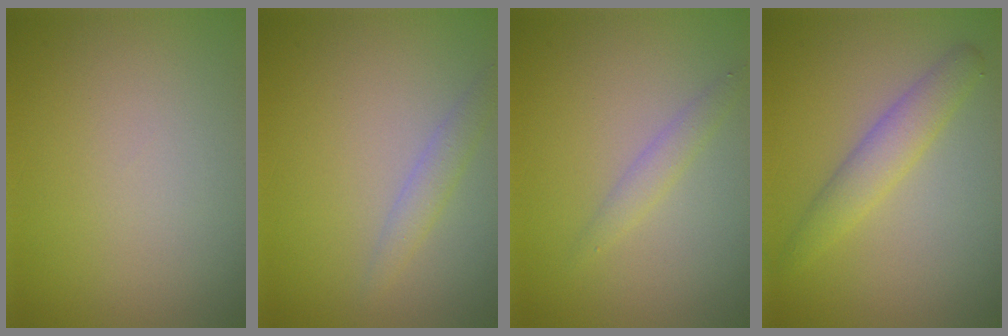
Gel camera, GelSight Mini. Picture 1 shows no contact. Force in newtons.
{"total": 1.5, "press": 1.5, "slide": 0.1}
{"total": 1.4, "press": 1.4, "slide": 0.0}
{"total": 2.8, "press": 2.8, "slide": 0.1}